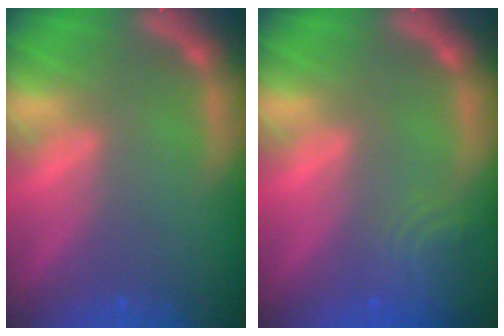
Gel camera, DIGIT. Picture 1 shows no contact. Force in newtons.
{"total": 4.0}